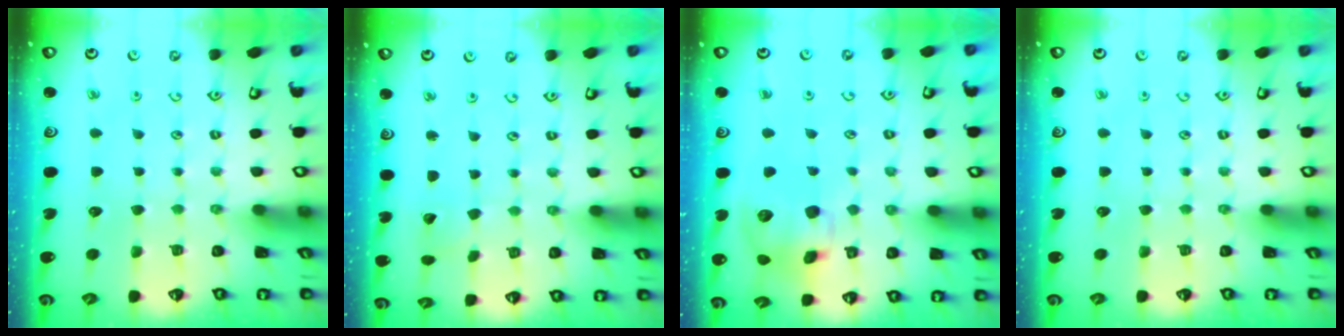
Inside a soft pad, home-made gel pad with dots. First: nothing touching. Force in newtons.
{"total": 2.5, "press": 2.5, "slide": 0.3}
{"total": 11.7, "press": 11.5, "slide": 2.0}
{"total": 0.0}